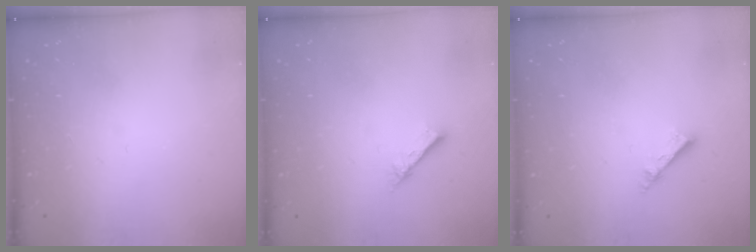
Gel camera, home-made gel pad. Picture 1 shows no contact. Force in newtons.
{"total": 2.1, "press": 2.1, "slide": 0.2}
{"total": 2.6, "press": 2.5, "slide": 0.2}